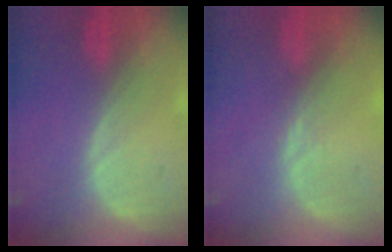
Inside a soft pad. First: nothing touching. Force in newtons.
{"total": 0.5, "press": 0.5, "slide": 0.1}